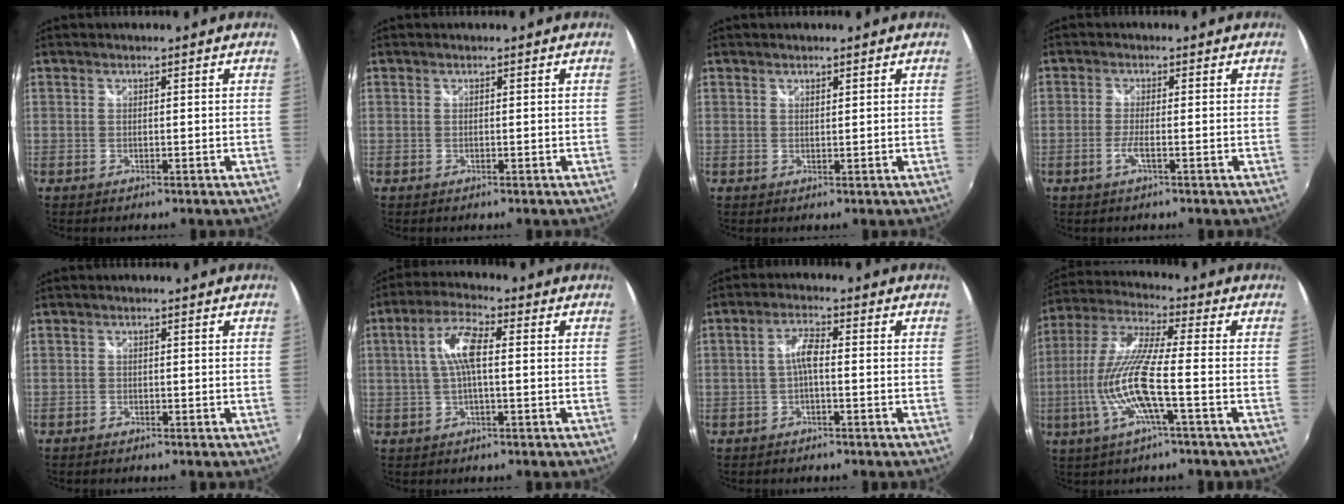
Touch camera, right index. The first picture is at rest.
{"total": 0.0}
{"total": 0.8, "force": [0.7, 0.2, 0.3], "torque": [-0.003, 0.000, 0.011]}
{"total": 2.4, "force": [-1.1, -0.1, 2.1], "torque": [-0.045, -0.004, -0.023]}
{"total": 1.1, "force": [-0.8, 0.7, 0.1], "torque": [-0.007, -0.001, -0.016]}
{"total": 7.1, "force": [0.4, 1.8, 6.9], "torque": [-0.136, 0.012, 0.009]}
{"total": 3.3, "force": [-0.8, 0.7, 3.1], "torque": [-0.064, 0.010, -0.017]}
{"total": 13.5, "force": [-3.9, 1.1, 12.9], "torque": [-0.258, -0.008, -0.075]}